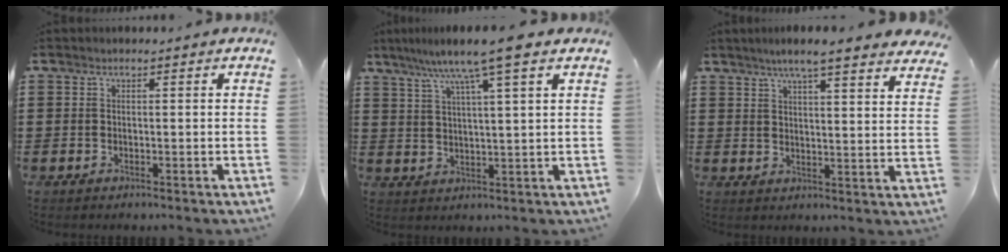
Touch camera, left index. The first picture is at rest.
{"total": 7.9, "force": [5.5, -0.2, 5.6], "torque": [-0.125, -0.012, 0.092]}
{"total": 5.4, "force": [4.7, 0.0, 2.6], "torque": [-0.067, -0.013, 0.082]}